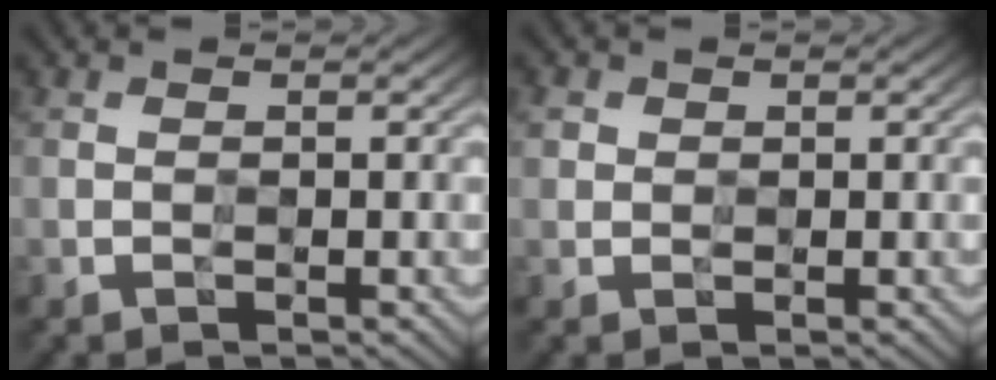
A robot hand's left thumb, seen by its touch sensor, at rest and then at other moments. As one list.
[{"total": 1.4, "force": [0.6, 1.2, 0.3], "torque": [-0.007, 0.000, 0.011]}]